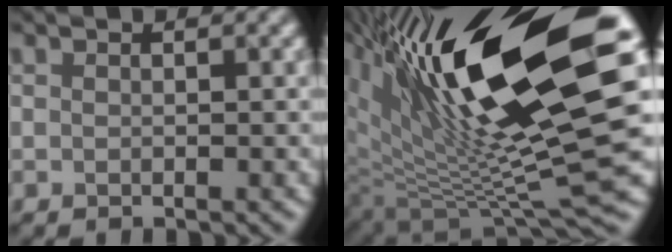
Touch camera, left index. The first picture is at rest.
{"total": 17.1, "force": [5.7, 4.8, 15.4], "torque": [-0.281, -0.002, 0.121]}